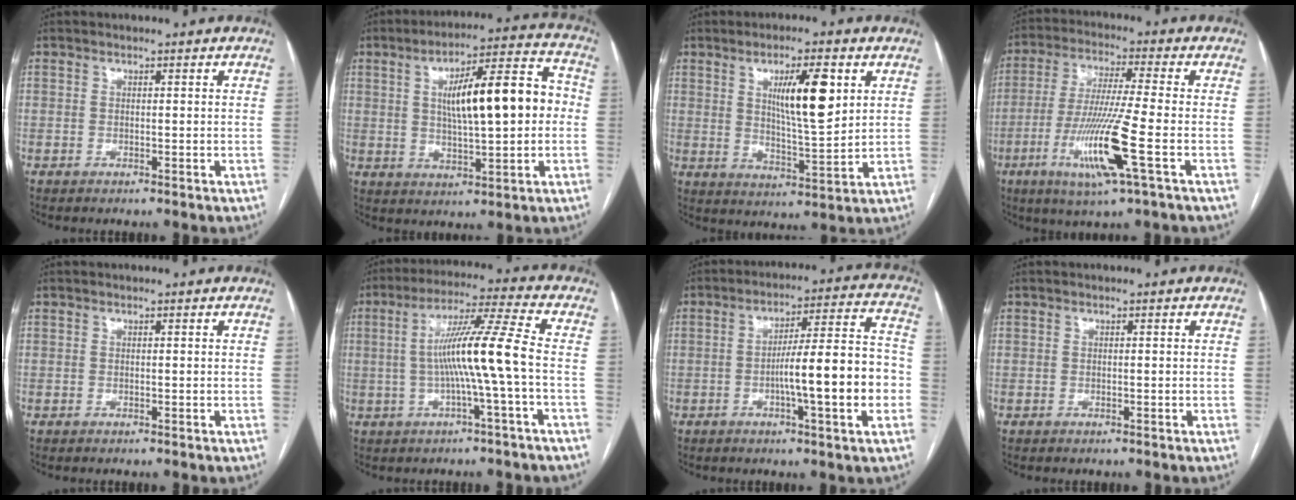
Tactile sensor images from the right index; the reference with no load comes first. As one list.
[{"total": 14.7, "force": [1.3, 3.7, 14.1], "torque": [-0.218, 0.037, 0.021]}, {"total": 10.3, "force": [3.6, 1.9, 9.4], "torque": [-0.156, -0.003, 0.064]}, {"total": 12.9, "force": [-4.4, -0.6, 12.1], "torque": [-0.244, -0.022, -0.086]}, {"total": 0.0}, {"total": 10.6, "force": [-1.1, -1.3, 10.5], "torque": [-0.189, 0.015, -0.019]}, {"total": 13.8, "force": [-3.2, 0.9, 13.4], "torque": [-0.202, 0.017, -0.049]}, {"total": 0.0}]